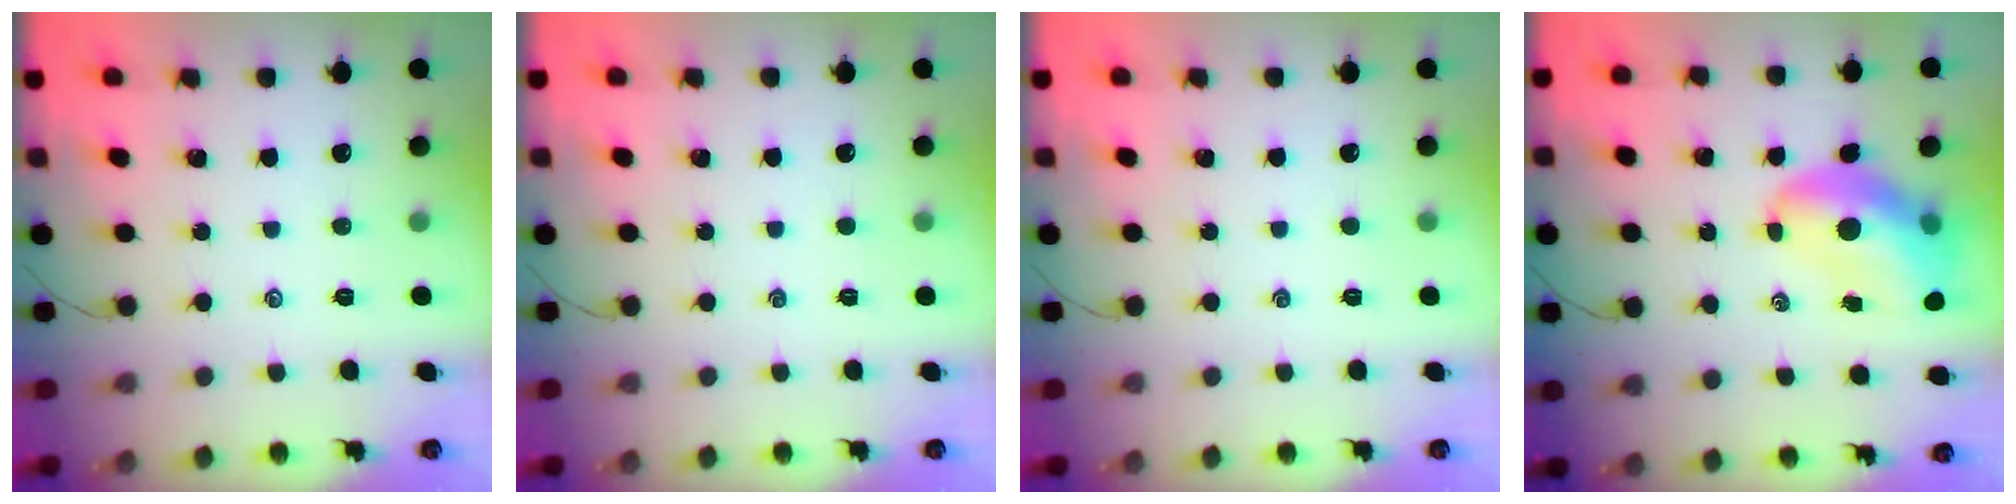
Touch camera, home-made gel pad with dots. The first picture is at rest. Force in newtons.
{"total": 0.0}
{"total": 0.0}
{"total": 13.1, "press": 12.6, "slide": 3.7}